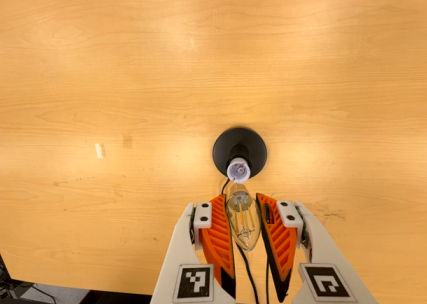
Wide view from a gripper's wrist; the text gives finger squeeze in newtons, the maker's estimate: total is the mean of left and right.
{"total": 17.9, "left": 19.8, "right": 16.1}